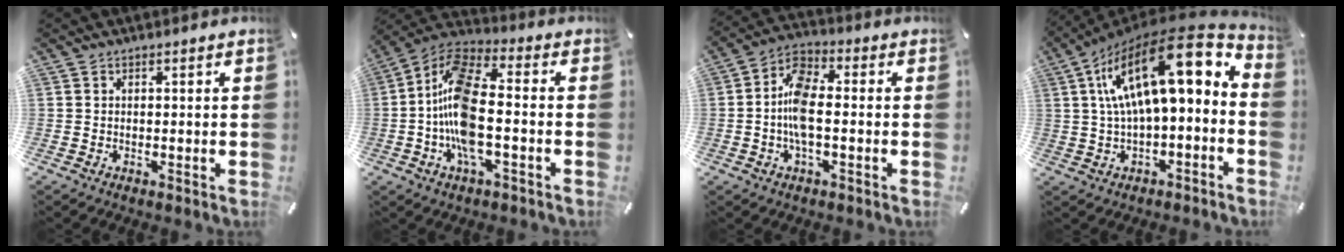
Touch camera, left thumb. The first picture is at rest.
{"total": 14.5, "force": [-3.3, 6.4, 12.6], "torque": [-0.275, 0.001, -0.064]}
{"total": 9.1, "force": [-1.5, 4.4, 7.8], "torque": [-0.167, 0.004, -0.027]}
{"total": 21.5, "force": [6.1, 8.6, 18.8], "torque": [-0.321, -0.035, 0.096]}